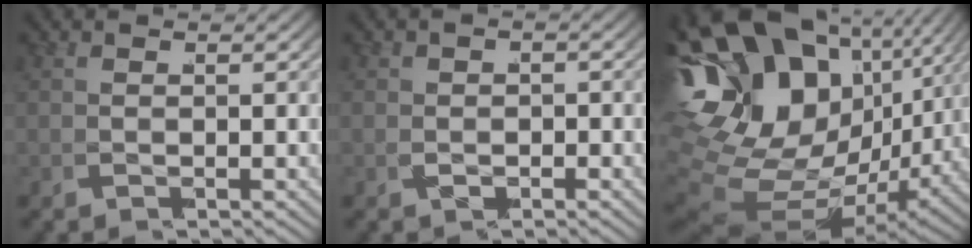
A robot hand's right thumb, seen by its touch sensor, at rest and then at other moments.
{"total": 1.4, "force": [-0.7, 1.2, -0.1], "torque": [-0.015, -0.008, -0.006]}
{"total": 21.5, "force": [-1.5, 15.8, 14.5], "torque": [-0.285, -0.047, -0.018]}